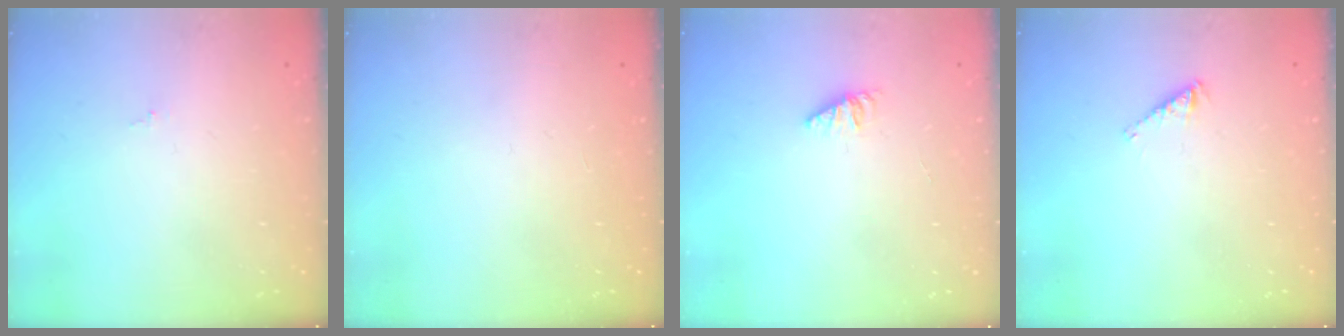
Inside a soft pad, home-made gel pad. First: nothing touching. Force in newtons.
{"total": 0.0}
{"total": 1.3, "press": 1.2, "slide": 0.2}
{"total": 2.7, "press": 2.6, "slide": 0.4}